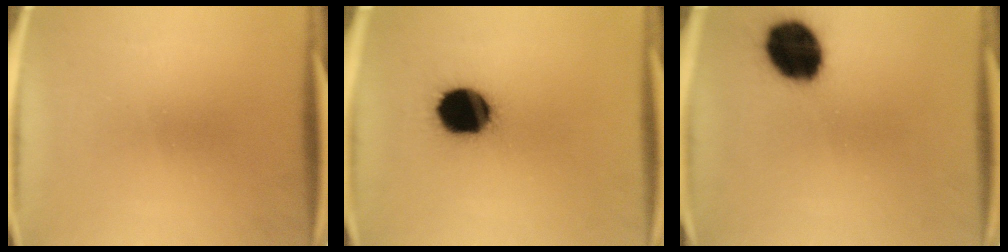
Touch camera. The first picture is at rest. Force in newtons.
{"total": 17.1}
{"total": 16.0}